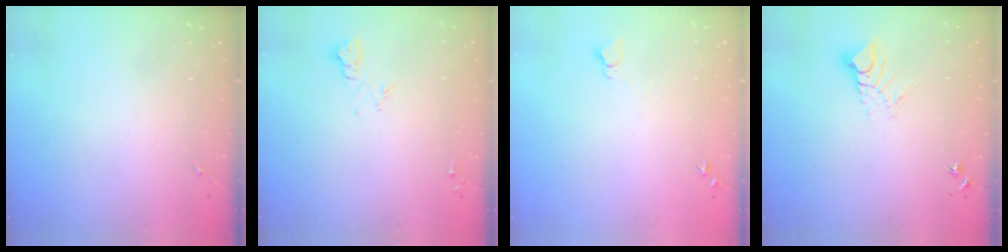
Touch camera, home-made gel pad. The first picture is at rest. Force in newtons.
{"total": 7.1, "press": 7.1, "slide": 0.8}
{"total": 4.1, "press": 4.0, "slide": 0.5}
{"total": 7.7, "press": 7.7, "slide": 0.7}